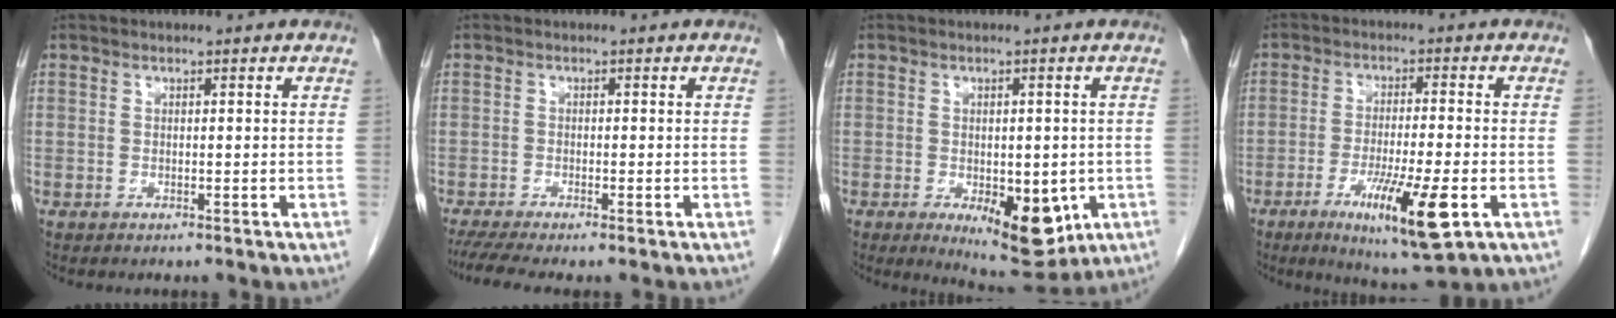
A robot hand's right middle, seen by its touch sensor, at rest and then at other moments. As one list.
[{"total": 4.8, "force": [-3.6, 0.3, 3.2], "torque": [-0.059, -0.010, -0.063]}, {"total": 9.9, "force": [-3.2, 4.1, 8.5], "torque": [-0.109, -0.015, -0.031]}, {"total": 11.3, "force": [-4.6, 1.0, 10.3], "torque": [-0.177, -0.029, -0.070]}]